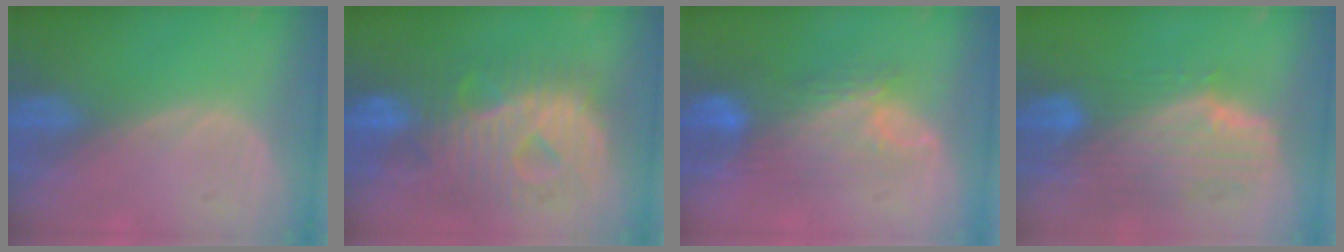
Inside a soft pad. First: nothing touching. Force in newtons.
{"total": 12.7, "press": 12.6, "slide": 1.3}
{"total": 9.0, "press": 8.0, "slide": 4.1}
{"total": 10.2, "press": 9.0, "slide": 4.8}